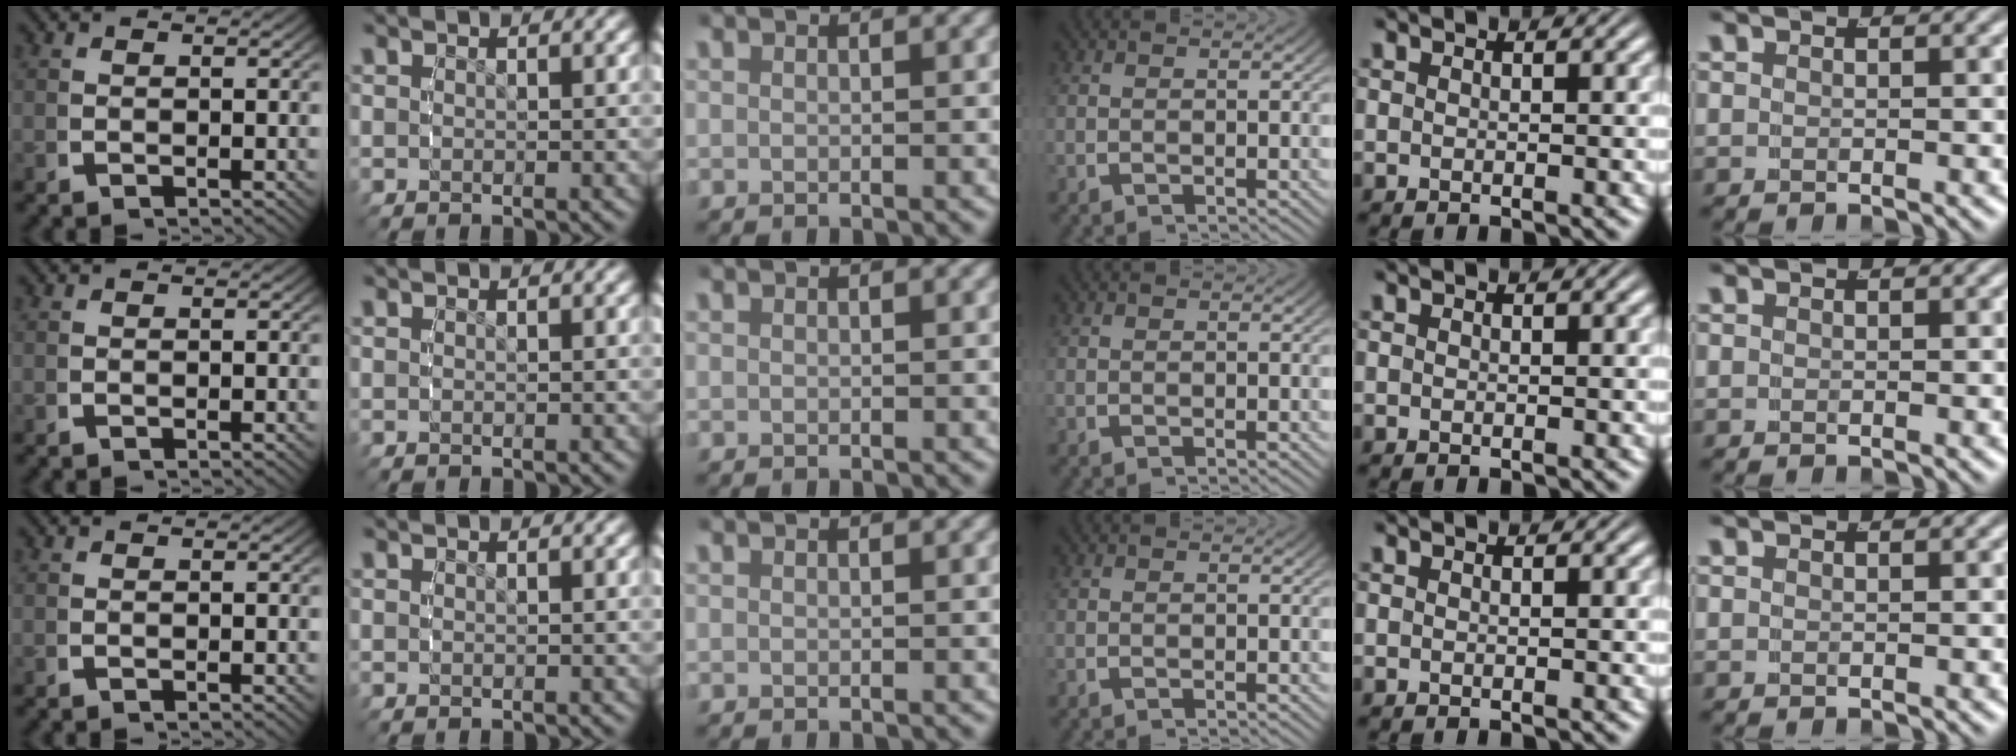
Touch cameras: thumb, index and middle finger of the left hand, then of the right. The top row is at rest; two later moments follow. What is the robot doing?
{"motion": "reach", "object": "jewelry box"}